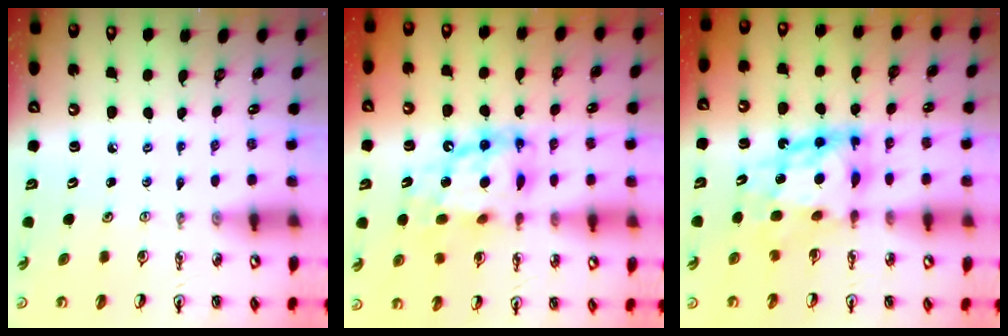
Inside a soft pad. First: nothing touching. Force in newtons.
{"total": 13.1, "press": 13.0, "slide": 1.1}
{"total": 11.3, "press": 11.3, "slide": 1.2}